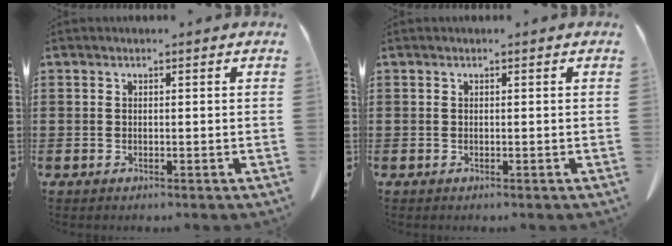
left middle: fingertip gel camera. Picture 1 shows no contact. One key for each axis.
{"total": 0.0}